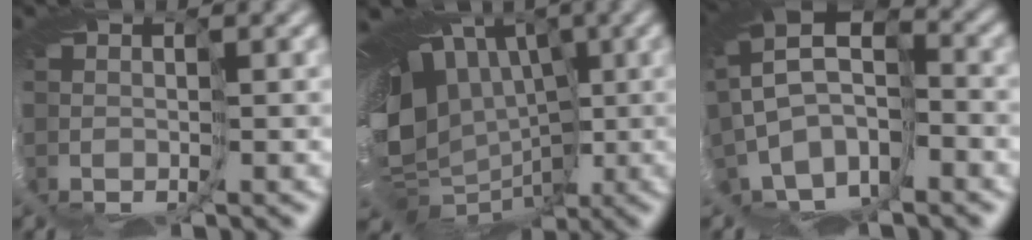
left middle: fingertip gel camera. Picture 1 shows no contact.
{"total": 15.4, "force": [1.7, 12.2, 9.1], "torque": [-0.146, 0.003, 0.017]}
{"total": 10.3, "force": [-1.6, 7.1, 7.2], "torque": [-0.160, 0.012, -0.009]}